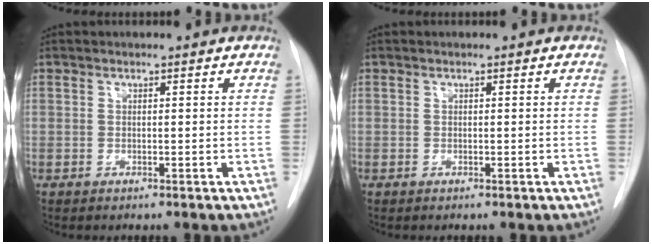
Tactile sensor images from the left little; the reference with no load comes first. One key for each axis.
{"total": 0.0}